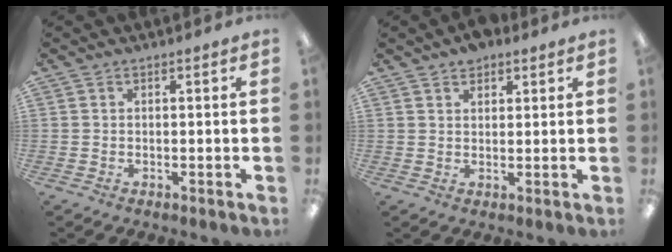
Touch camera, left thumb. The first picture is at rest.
{"total": 3.3, "force": [2.6, 1.8, 1.0], "torque": [-0.009, -0.006, 0.046]}